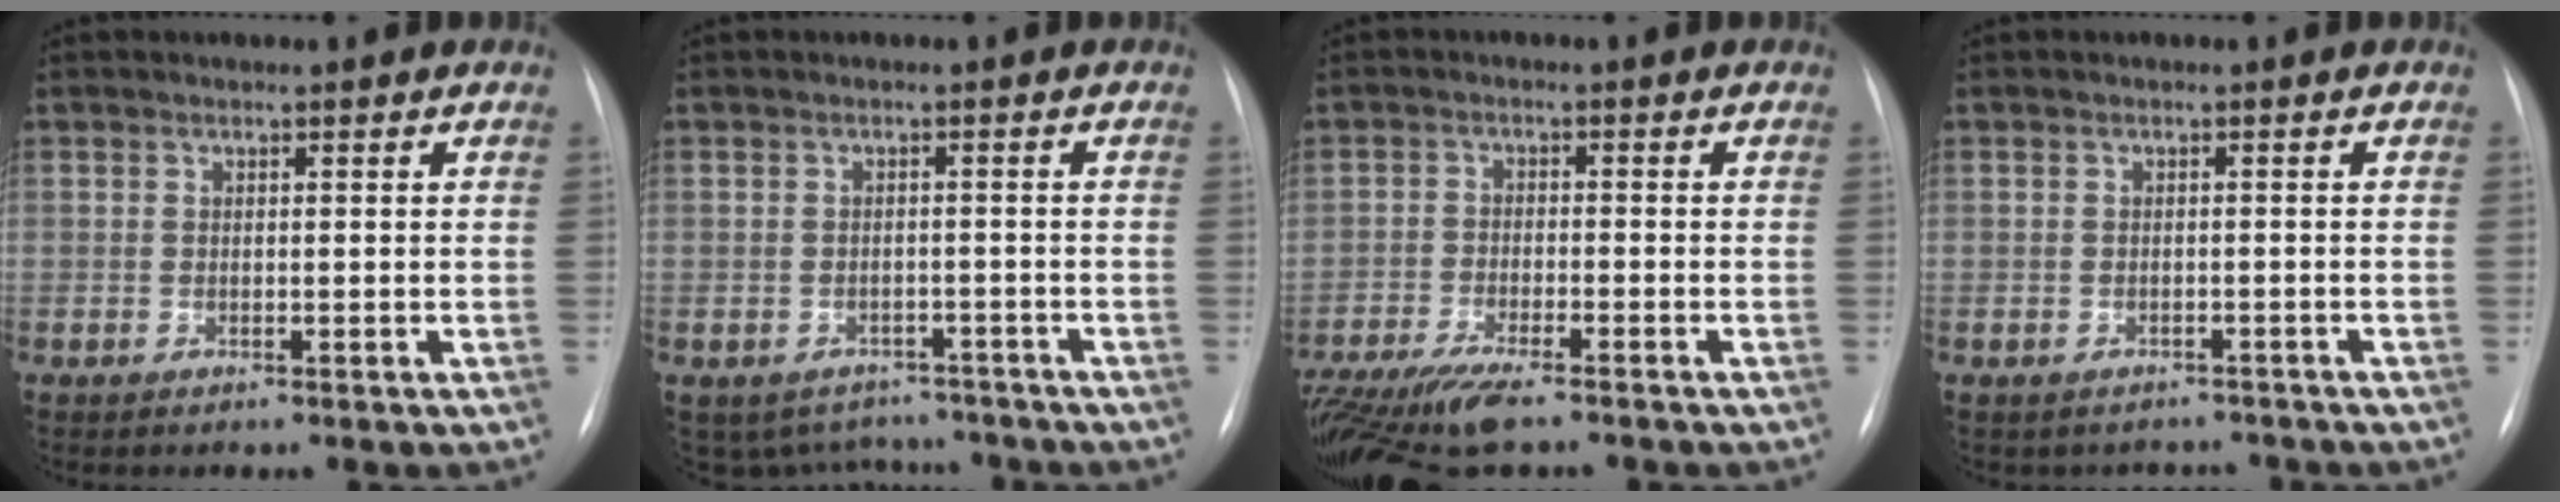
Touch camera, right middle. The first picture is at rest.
{"total": 7.2, "force": [-6.2, 3.6, 0.4], "torque": [0.000, 0.019, -0.073]}
{"total": 12.0, "force": [-9.7, 1.7, 6.8], "torque": [-0.122, -0.026, -0.161]}
{"total": 2.9, "force": [-2.6, 1.2, -0.6], "torque": [0.007, 0.015, -0.034]}